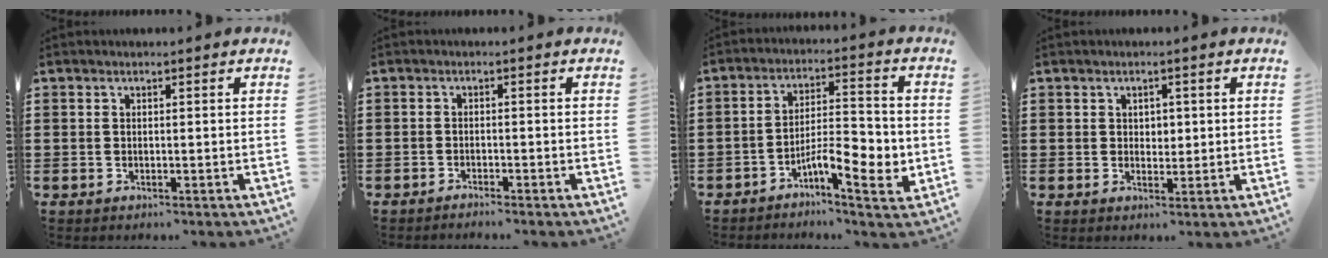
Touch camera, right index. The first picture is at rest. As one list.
[{"total": 1.2, "force": [-1.2, -0.1, 0.1], "torque": [-0.005, 0.001, -0.024]}, {"total": 8.0, "force": [-3.4, 2.3, 6.9], "torque": [-0.106, 0.004, -0.058]}, {"total": 1.5, "force": [0.5, 1.2, 0.7], "torque": [-0.008, 0.005, 0.007]}]